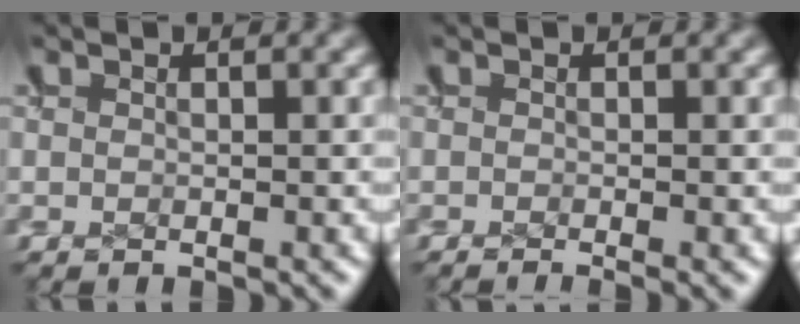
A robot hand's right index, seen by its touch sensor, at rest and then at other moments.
{"total": 0.9, "force": [-0.7, 0.3, 0.5], "torque": [0.000, -0.003, -0.011]}